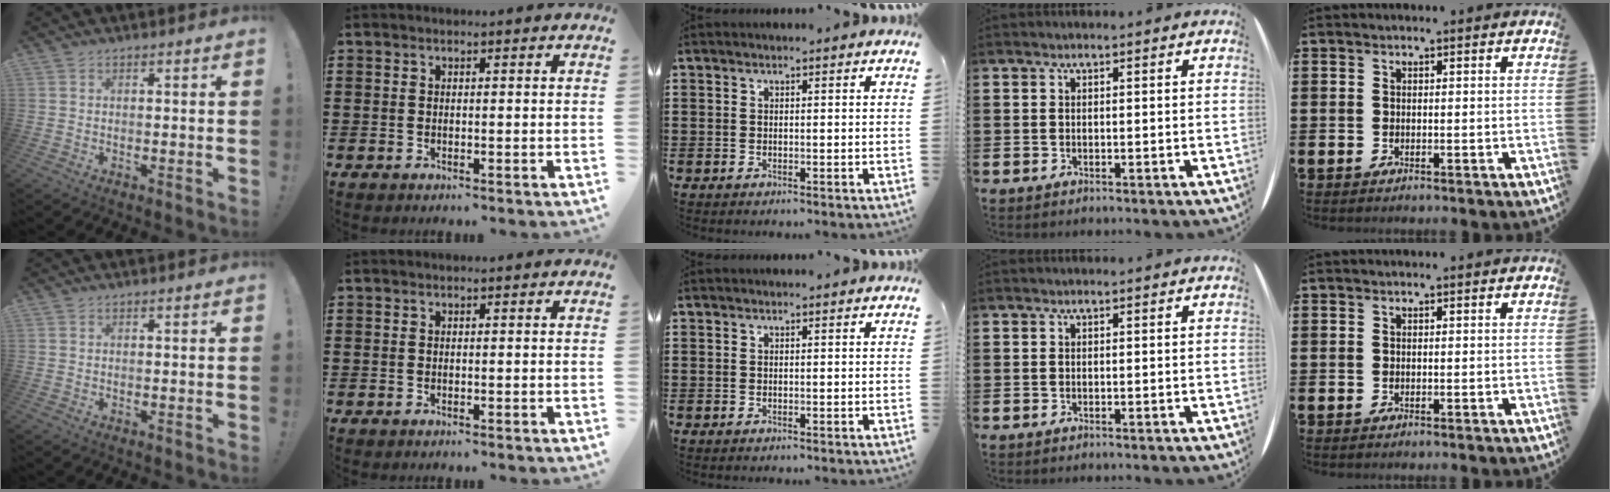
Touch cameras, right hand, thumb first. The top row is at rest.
{}